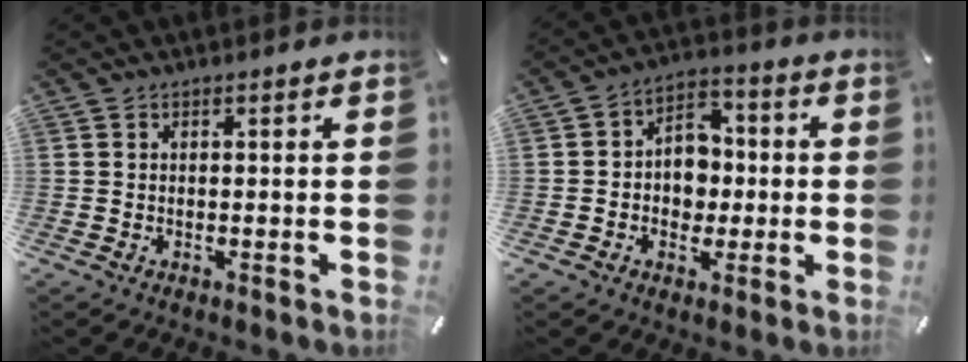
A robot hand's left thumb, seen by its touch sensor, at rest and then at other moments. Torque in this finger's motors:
{"motor_torque": [0.16, 0.12, 0.26, 0.32, 0.07]}